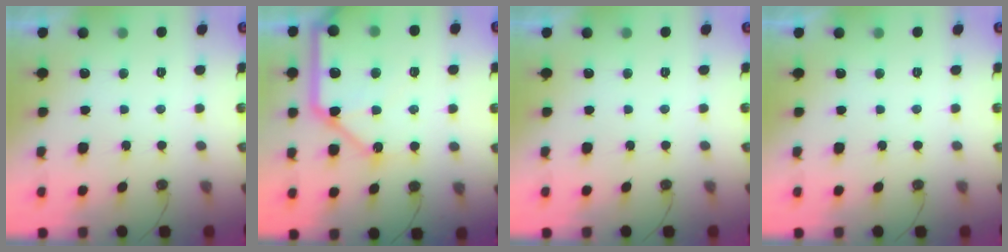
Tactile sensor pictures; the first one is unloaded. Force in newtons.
{"total": 22.6, "press": 22.3, "slide": 3.1}
{"total": 0.0}
{"total": 0.0}